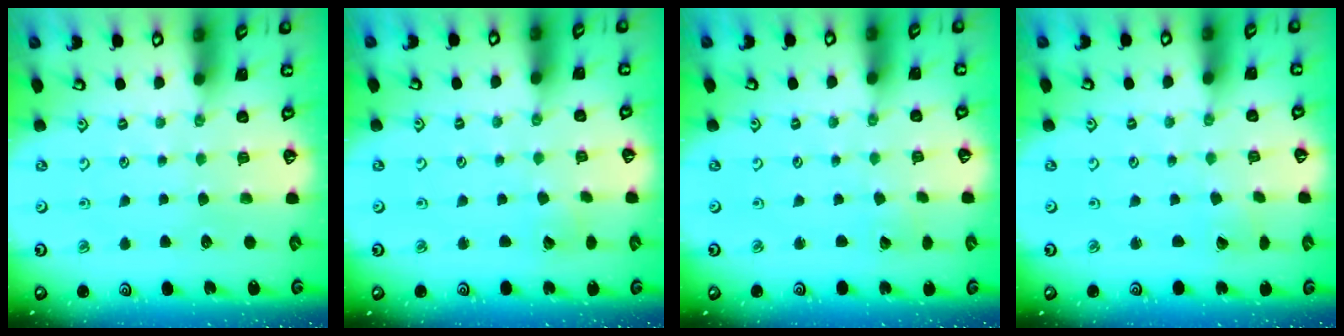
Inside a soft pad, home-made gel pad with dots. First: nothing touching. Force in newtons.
{"total": 3.4, "press": 3.4, "slide": 0.4}
{"total": 1.6, "press": 1.6, "slide": 0.0}
{"total": 1.0, "press": 1.0, "slide": 0.1}